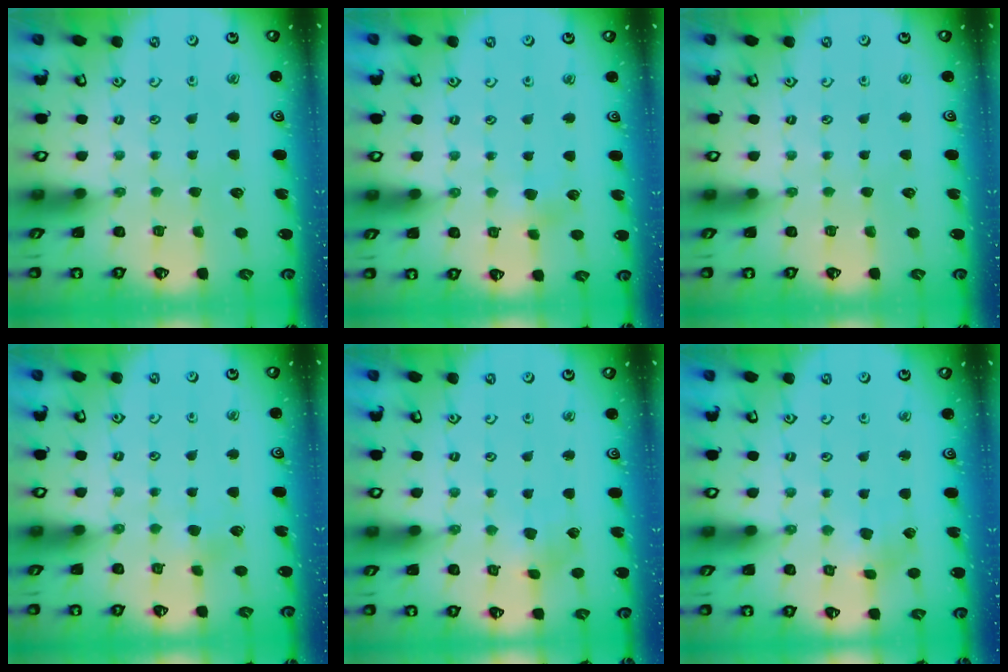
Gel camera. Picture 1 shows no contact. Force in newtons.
{"total": 3.0, "press": 2.9, "slide": 0.5}
{"total": 0.0}
{"total": 1.9, "press": 1.9, "slide": 0.2}
{"total": 3.0, "press": 3.0, "slide": 0.2}
{"total": 2.9, "press": 2.9, "slide": 0.1}